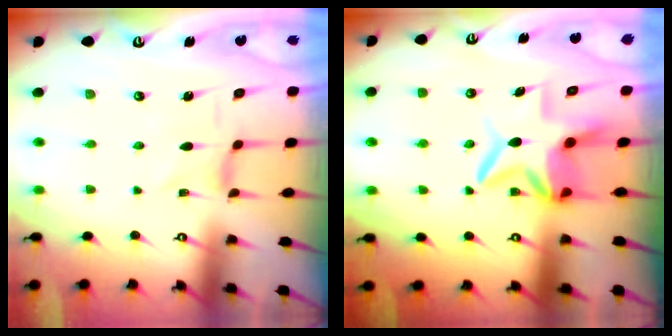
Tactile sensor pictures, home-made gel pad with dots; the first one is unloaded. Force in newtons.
{"total": 9.1, "press": 9.0, "slide": 1.1}